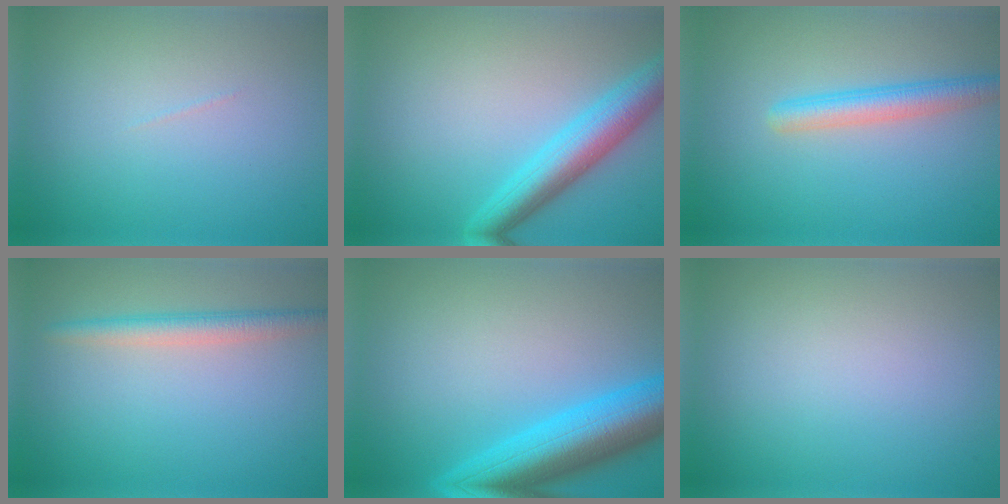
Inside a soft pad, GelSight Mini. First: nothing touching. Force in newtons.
{"total": 5.2, "press": 5.2, "slide": 0.2}
{"total": 3.0, "press": 3.0, "slide": 0.1}
{"total": 2.7, "press": 2.7, "slide": 0.2}
{"total": 8.5, "press": 8.5, "slide": 0.6}
{"total": 0.0}